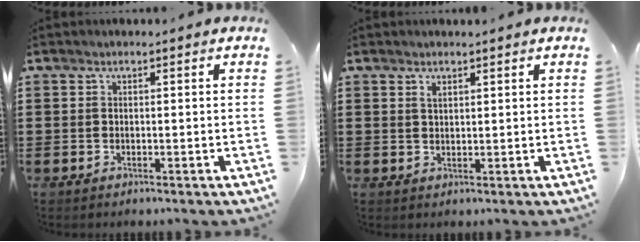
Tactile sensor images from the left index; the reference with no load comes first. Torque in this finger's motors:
{"motor_torque": [0.20, -0.38, 0.02, 0.04]}